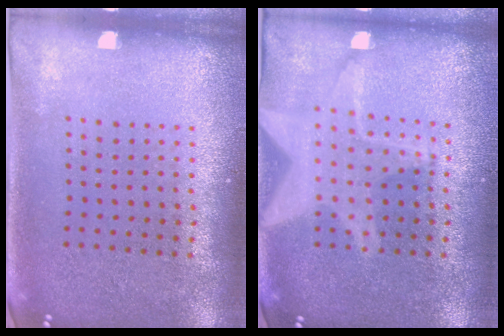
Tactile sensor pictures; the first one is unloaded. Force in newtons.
{"total": 2.9, "press": 2.9, "slide": 0.2}